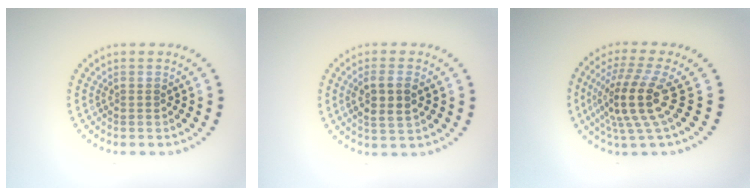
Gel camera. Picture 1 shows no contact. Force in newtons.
{"total": 3.0, "press": 2.9, "slide": 0.8}
{"total": 5.1, "press": 3.7, "slide": 3.5}